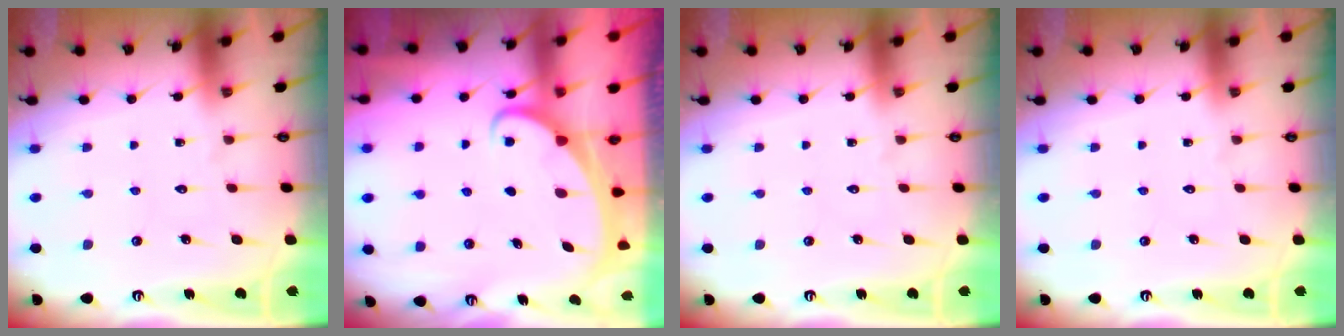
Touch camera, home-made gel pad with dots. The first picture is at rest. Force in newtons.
{"total": 2.0, "press": 2.0, "slide": 0.3}
{"total": 0.0}
{"total": 0.0}